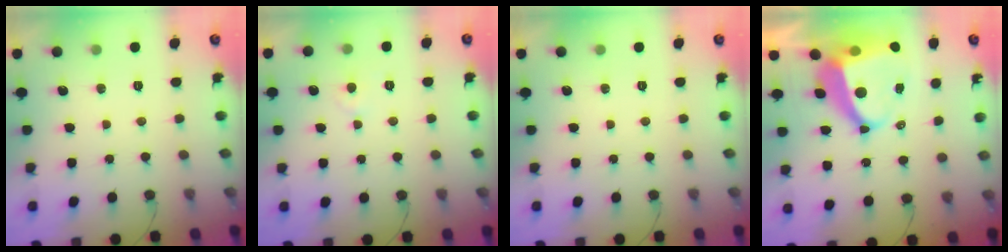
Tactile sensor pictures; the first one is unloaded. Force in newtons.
{"total": 4.1, "press": 4.0, "slide": 0.4}
{"total": 0.0}
{"total": 11.2, "press": 11.1, "slide": 1.2}